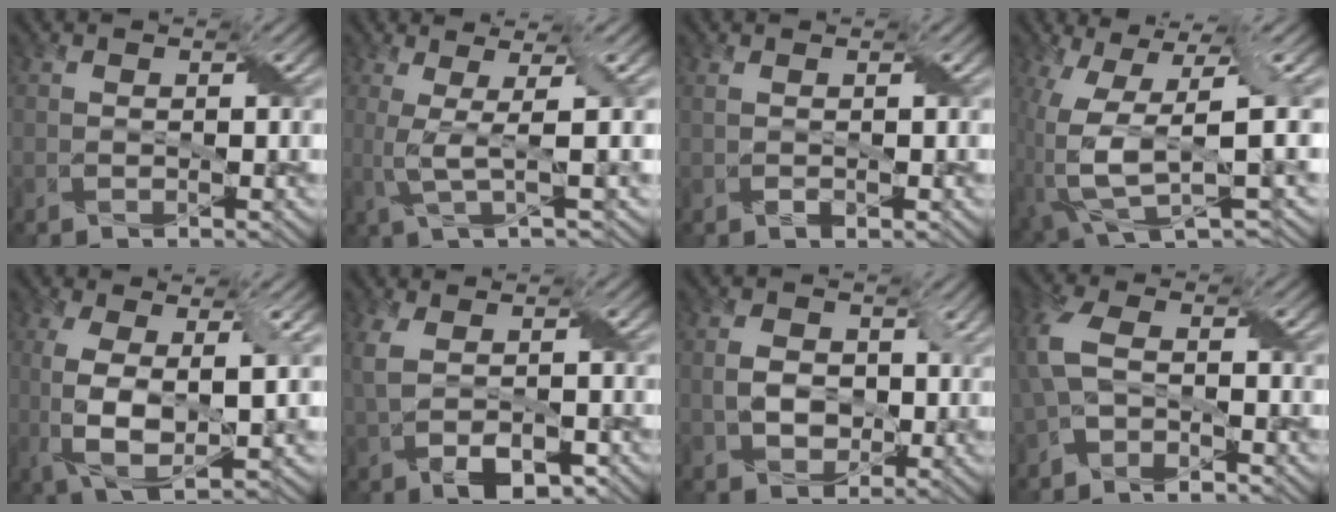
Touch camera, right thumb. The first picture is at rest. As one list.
[{"total": 4.2, "force": [0.5, 0.4, 4.2], "torque": [-0.086, 0.005, 0.010]}, {"total": 0.7, "force": [0.3, 0.1, 0.7], "torque": [-0.015, 0.001, 0.004]}, {"total": 11.5, "force": [-1.6, 3.6, 10.8], "torque": [-0.243, -0.022, -0.011]}, {"total": 8.9, "force": [0.1, 3.3, 8.3], "torque": [-0.178, -0.005, 0.003]}, {"total": 6.4, "force": [-0.8, 3.7, 5.1], "torque": [-0.120, -0.011, -0.011]}, {"total": 5.3, "force": [0.1, 4.1, 3.3], "torque": [-0.070, -0.005, 0.006]}, {"total": 6.3, "force": [-0.8, 3.9, 4.9], "torque": [-0.132, 0.001, -0.021]}]